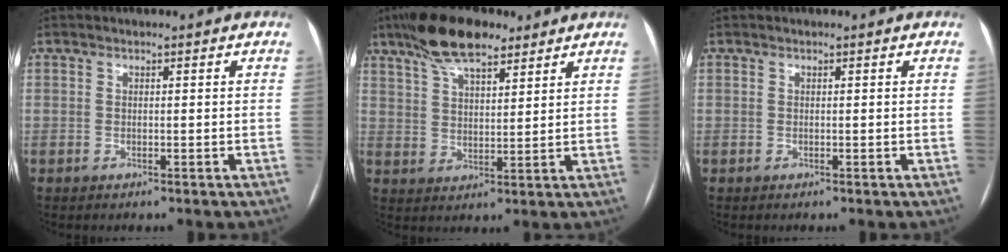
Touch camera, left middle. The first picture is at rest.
{"total": 10.8, "force": [7.9, 3.4, 6.6], "torque": [-0.124, 0.020, 0.139]}
{"total": 0.0}